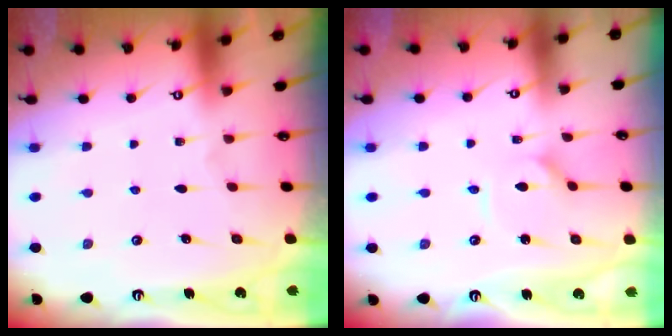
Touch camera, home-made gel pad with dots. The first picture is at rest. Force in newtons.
{"total": 2.6, "press": 2.6, "slide": 0.4}